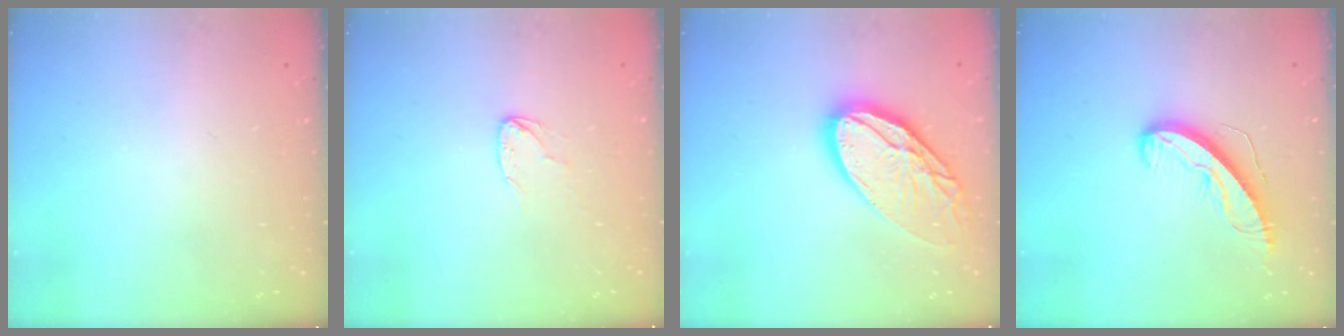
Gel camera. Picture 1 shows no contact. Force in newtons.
{"total": 4.4, "press": 4.4, "slide": 0.3}
{"total": 18.6, "press": 18.5, "slide": 1.9}
{"total": 9.2, "press": 9.2, "slide": 0.5}